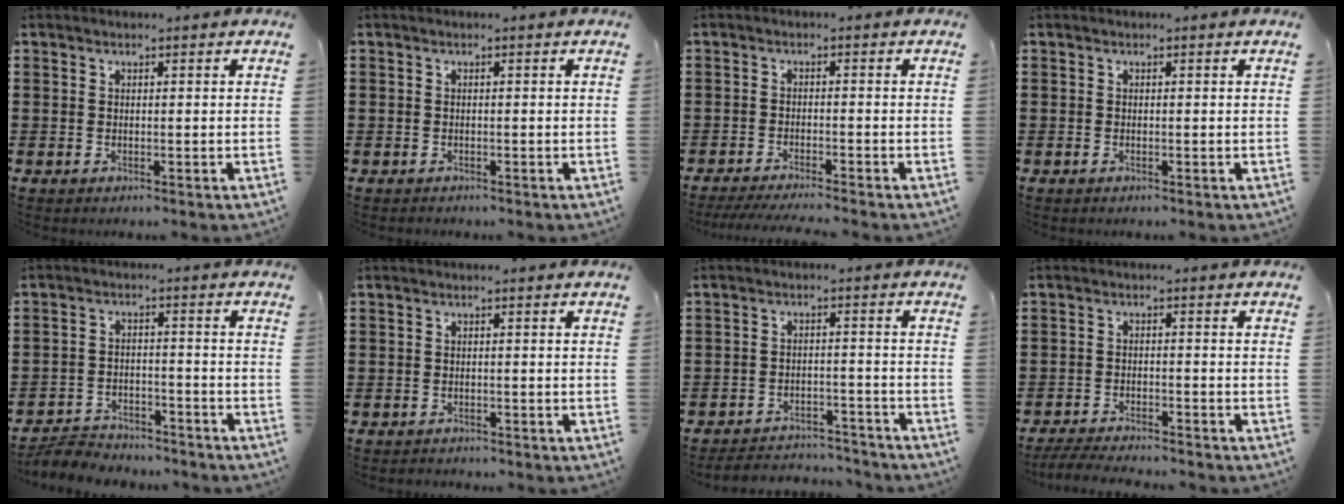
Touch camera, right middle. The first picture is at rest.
{"total": 0.6, "force": [-0.5, 0.3, -0.1], "torque": [0.001, 0.002, -0.011]}
{"total": 2.9, "force": [-2.7, -0.3, 1.1], "torque": [-0.024, -0.007, -0.054]}
{"total": 0.0}
{"total": 4.5, "force": [-4.5, 0.7, 0.3], "torque": [-0.014, 0.006, -0.096]}
{"total": 1.0, "force": [-0.9, 0.4, -0.1], "torque": [0.000, 0.003, -0.021]}
{"total": 4.1, "force": [-4.1, 0.6, 0.1], "torque": [-0.007, 0.004, -0.087]}
{"total": 3.8, "force": [-3.7, 0.1, 0.9], "torque": [-0.024, -0.006, -0.076]}